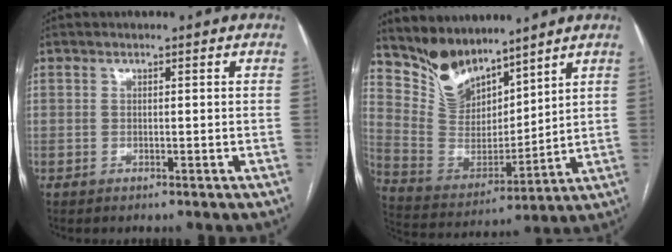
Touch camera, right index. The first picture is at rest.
{"total": 11.5, "force": [10.1, 4.4, 3.2], "torque": [-0.078, 0.001, 0.209]}